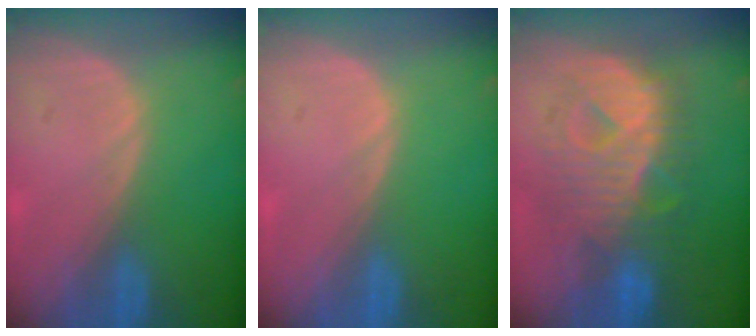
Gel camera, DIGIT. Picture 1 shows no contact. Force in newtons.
{"total": 0.0}
{"total": 10.4, "press": 10.3, "slide": 0.9}